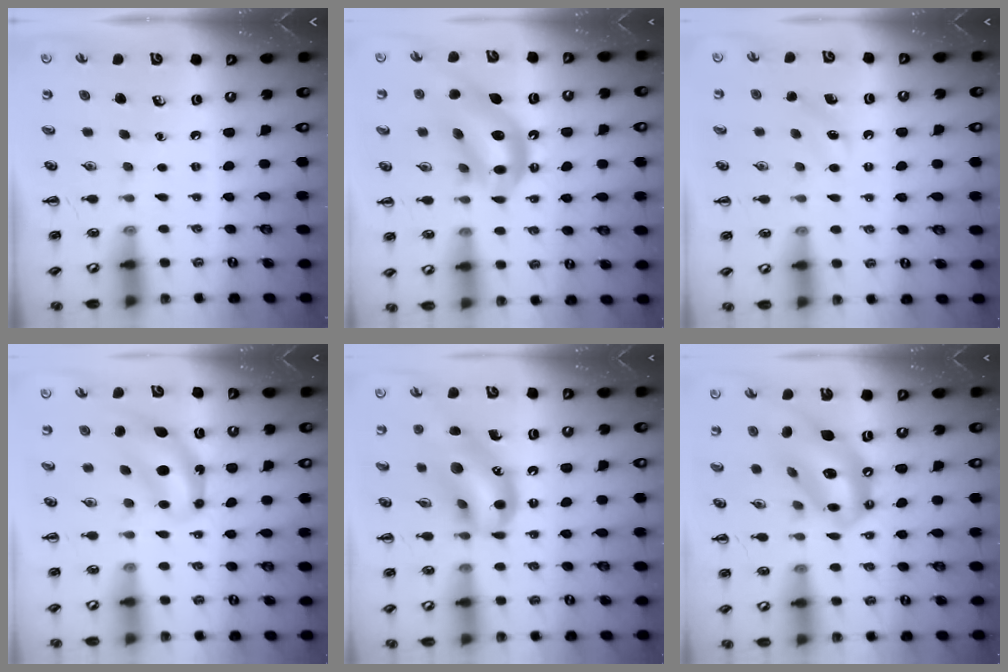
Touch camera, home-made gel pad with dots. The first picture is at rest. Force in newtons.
{"total": 13.4, "press": 12.9, "slide": 3.7}
{"total": 3.1, "press": 3.0, "slide": 0.8}
{"total": 7.4, "press": 7.4, "slide": 0.2}
{"total": 16.9, "press": 16.6, "slide": 3.6}
{"total": 15.0, "press": 14.5, "slide": 4.1}